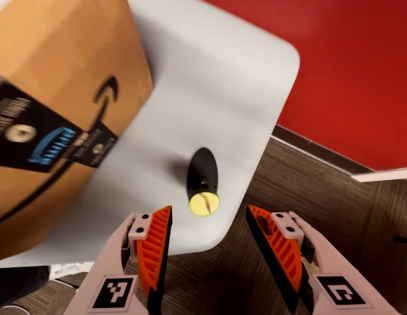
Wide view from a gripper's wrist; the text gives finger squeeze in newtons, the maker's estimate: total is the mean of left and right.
{"total": 0.0}